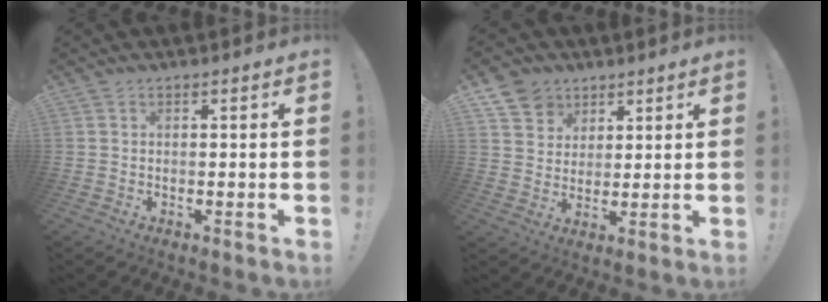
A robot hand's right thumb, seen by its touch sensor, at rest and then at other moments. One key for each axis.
{"total": 8.4, "fx": 5.3, "fy": 6.4, "fz": 1.3, "tx": -0.020, "ty": -0.036, "tz": 0.105}